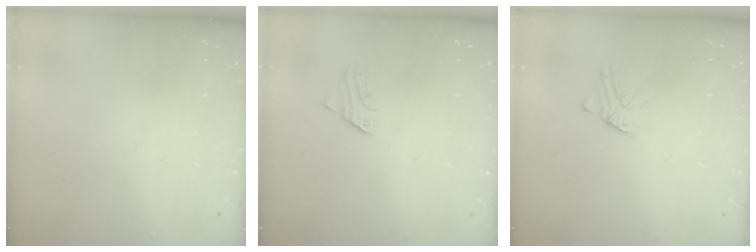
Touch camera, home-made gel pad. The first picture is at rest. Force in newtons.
{"total": 1.5, "press": 1.5, "slide": 0.1}
{"total": 1.6, "press": 1.6, "slide": 0.1}